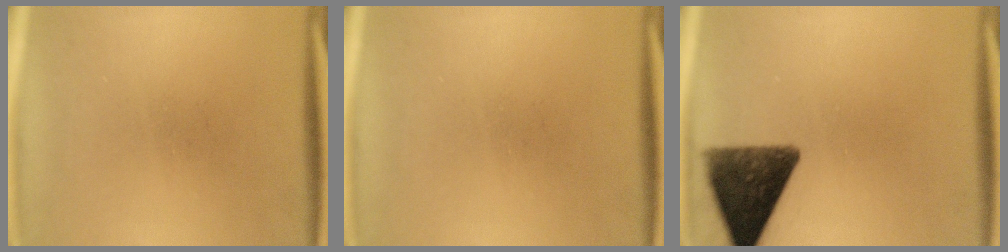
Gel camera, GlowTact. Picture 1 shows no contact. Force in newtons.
{"total": 0.0}
{"total": 11.8}